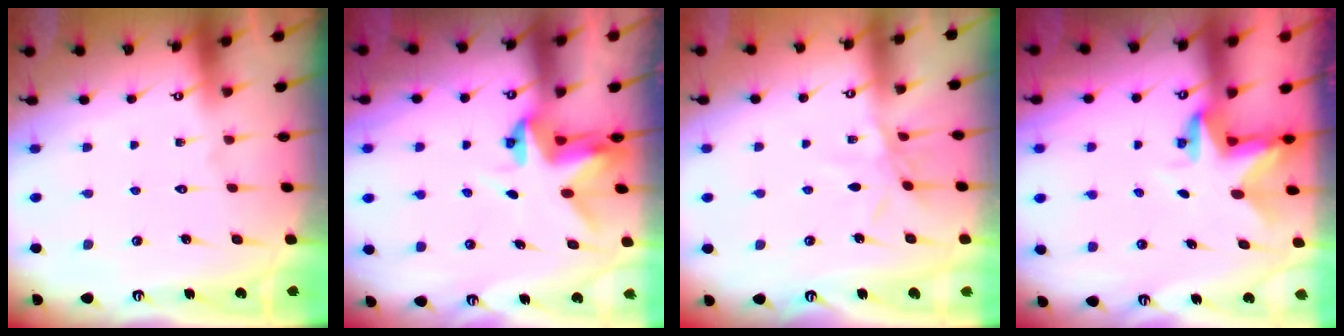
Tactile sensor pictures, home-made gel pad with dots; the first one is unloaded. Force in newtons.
{"total": 4.0, "press": 4.0, "slide": 0.1}
{"total": 6.8, "press": 6.7, "slide": 0.5}
{"total": 3.0, "press": 3.0, "slide": 0.1}